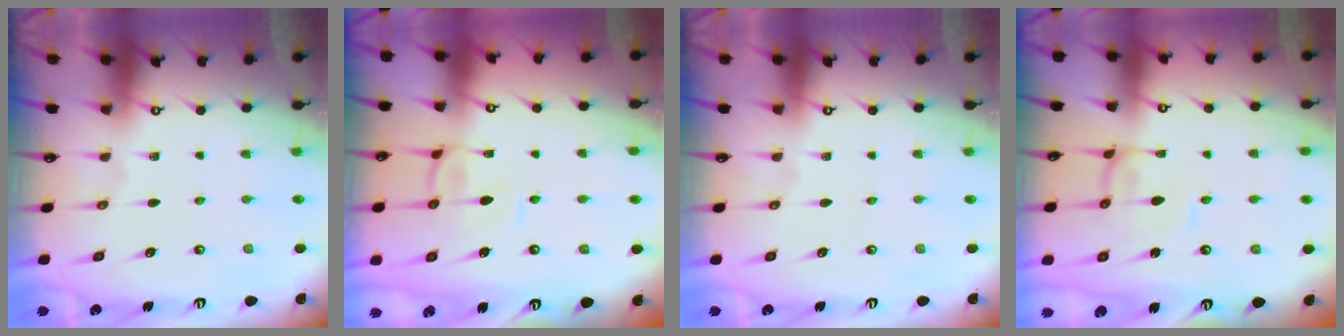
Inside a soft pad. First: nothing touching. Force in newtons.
{"total": 1.3, "press": 1.2, "slide": 0.5}
{"total": 0.0}
{"total": 1.8, "press": 1.8, "slide": 0.2}